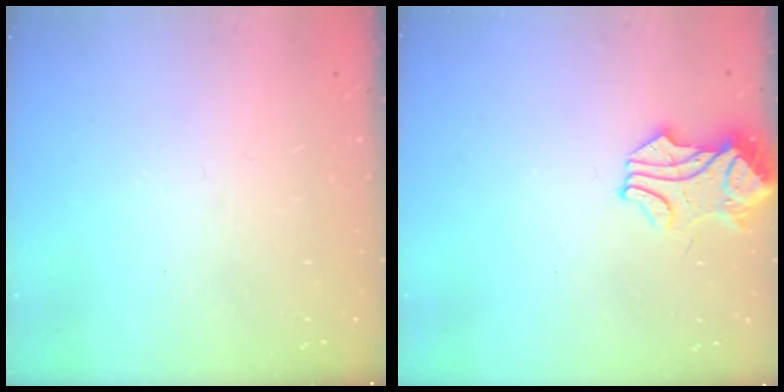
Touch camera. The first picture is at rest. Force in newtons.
{"total": 1.8, "press": 1.6, "slide": 0.8}